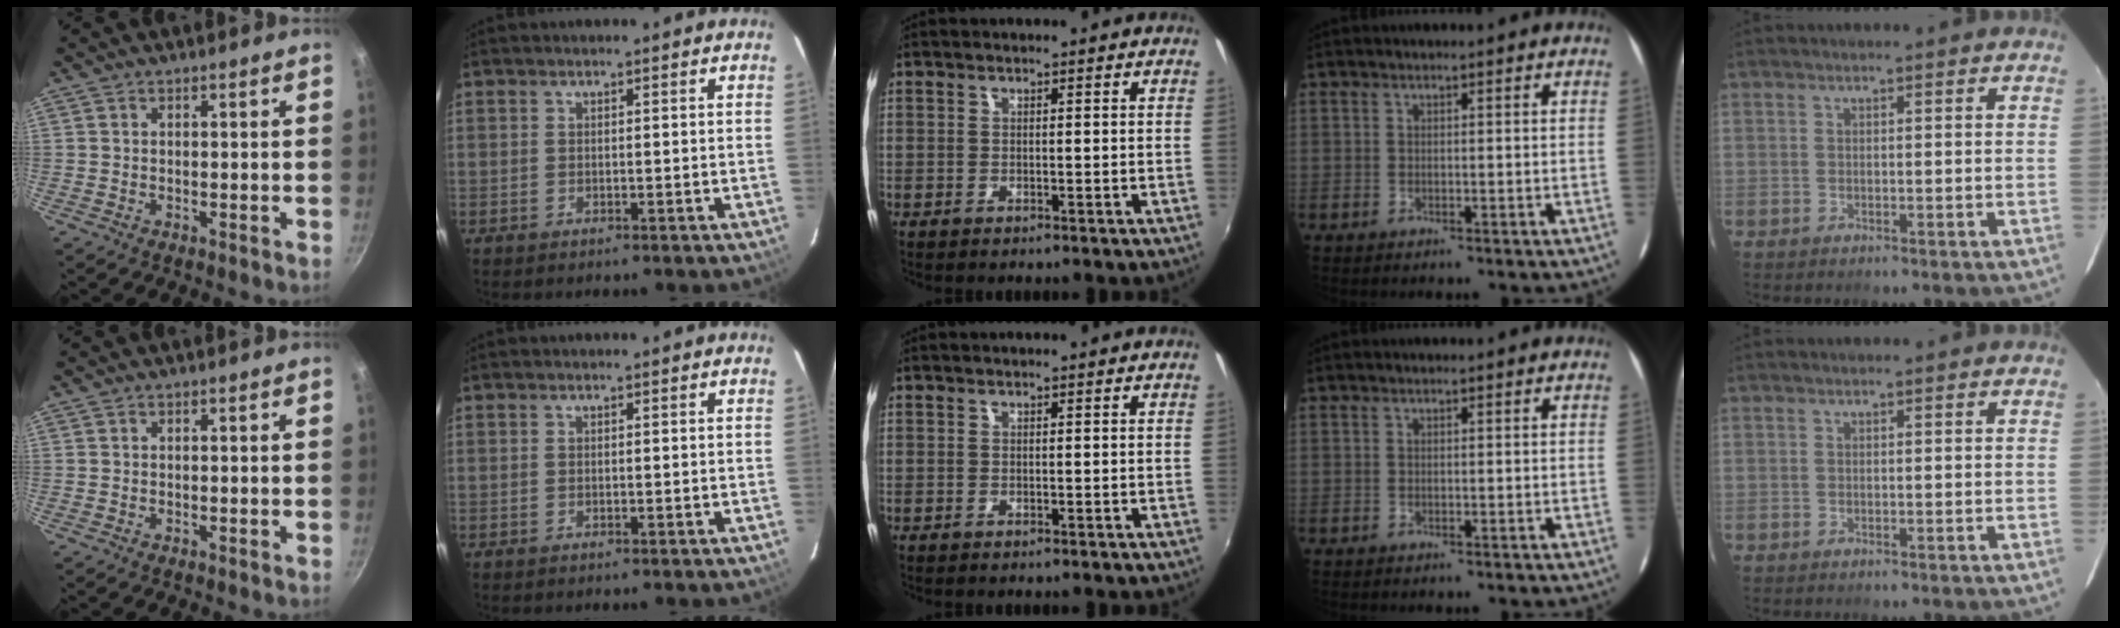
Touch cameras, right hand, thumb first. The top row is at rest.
{}